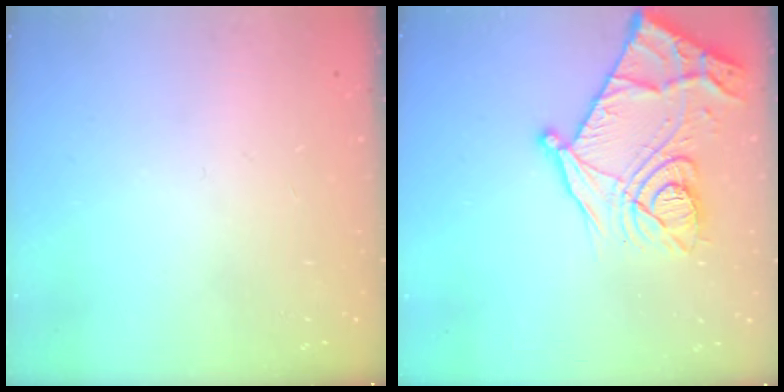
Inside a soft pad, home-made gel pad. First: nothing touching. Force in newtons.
{"total": 22.3, "press": 22.3, "slide": 0.4}